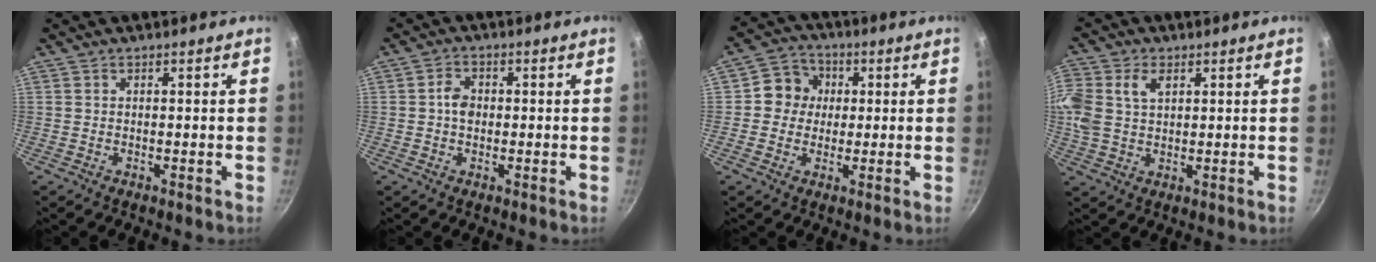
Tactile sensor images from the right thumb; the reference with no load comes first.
{"total": 3.5, "force": [-0.1, 2.6, 2.3], "torque": [-0.031, 0.008, -0.007]}
{"total": 7.6, "force": [0.6, 7.0, 2.9], "torque": [-0.015, 0.012, -0.003]}
{"total": 12.0, "force": [3.5, 8.0, 8.2], "torque": [-0.212, 0.010, 0.069]}